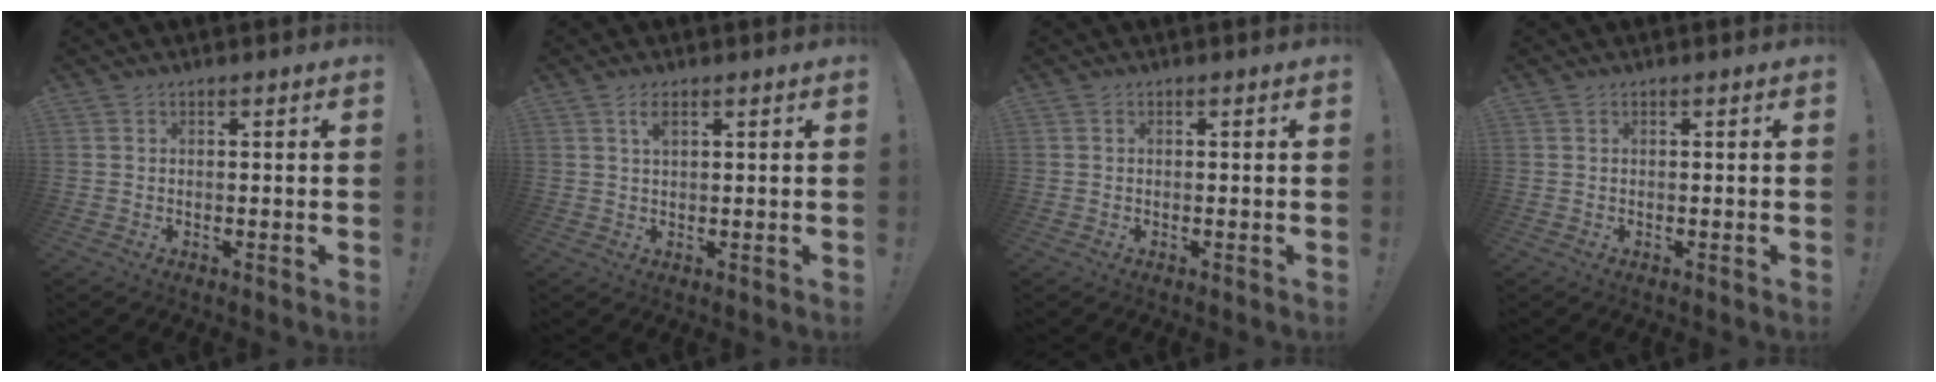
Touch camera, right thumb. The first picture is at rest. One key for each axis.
{"total": 2.9, "fx": 1.6, "fy": 0.8, "fz": 2.2, "tx": -0.032, "ty": -0.005, "tz": 0.026}
{"total": 0.0}
{"total": 0.0}